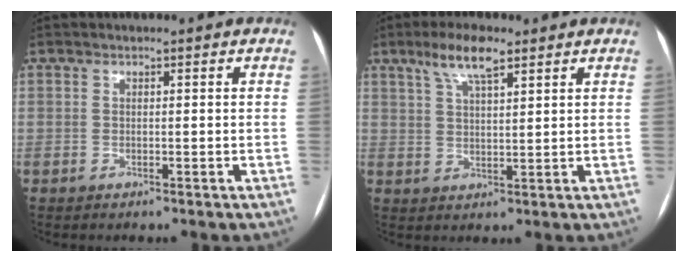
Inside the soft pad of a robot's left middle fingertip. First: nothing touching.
{"total": 6.2, "force": [4.0, 1.3, 4.5], "torque": [-0.093, 0.010, 0.075]}